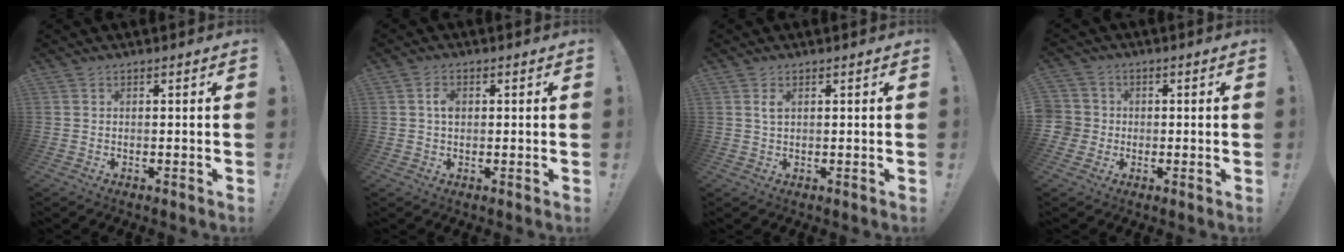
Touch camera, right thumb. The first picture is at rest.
{"total": 3.1, "force": [0.4, 2.1, 2.3], "torque": [-0.033, 0.003, 0.004]}
{"total": 2.0, "force": [0.8, 0.8, 1.6], "torque": [-0.018, -0.004, 0.009]}
{"total": 4.7, "force": [-0.5, 4.5, 1.1], "torque": [-0.032, 0.011, -0.008]}